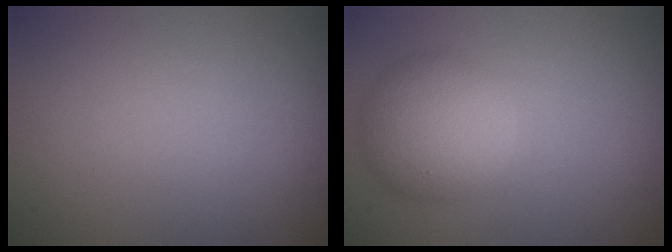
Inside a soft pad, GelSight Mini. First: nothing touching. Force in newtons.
{"total": 5.2, "press": 5.2, "slide": 0.4}